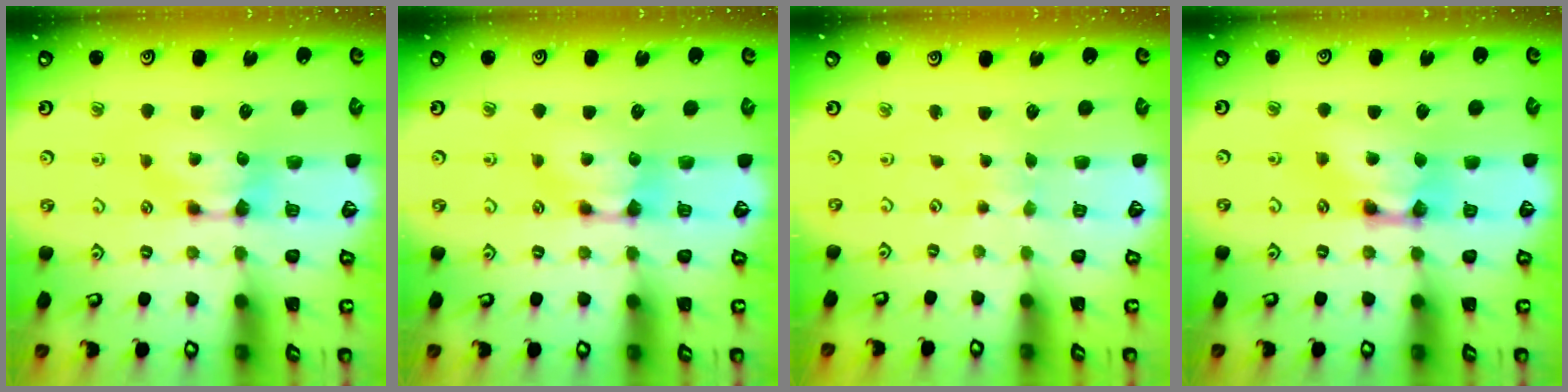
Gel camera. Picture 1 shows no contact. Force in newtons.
{"total": 0.6, "press": 0.1, "slide": 0.6}
{"total": 3.5, "press": 3.5, "slide": 0.1}
{"total": 3.3, "press": 3.3, "slide": 0.2}